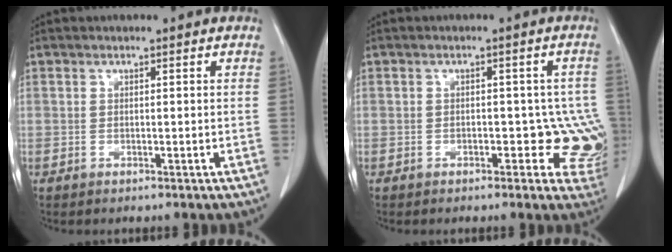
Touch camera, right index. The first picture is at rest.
{"total": 6.4, "force": [-1.5, 3.8, 4.9], "torque": [-0.022, 0.013, -0.017]}